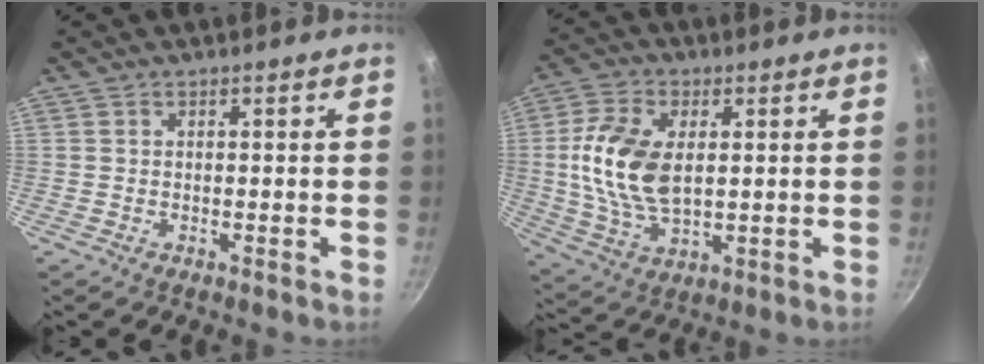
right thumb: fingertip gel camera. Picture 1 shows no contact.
{"total": 14.2, "force": [1.7, 8.2, 11.4], "torque": [-0.216, -0.004, 0.033]}